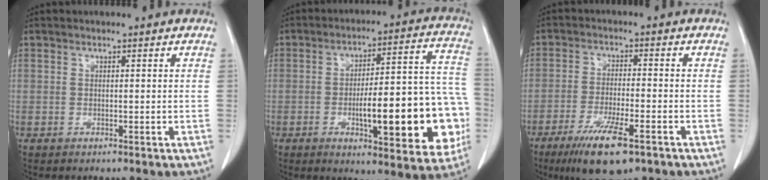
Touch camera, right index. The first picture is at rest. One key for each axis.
{"total": 20.8, "fx": -5.0, "fy": 4.8, "fz": 19.6, "tx": -0.198, "ty": 0.033, "tz": -0.054}
{"total": 10.0, "fx": -6.1, "fy": 1.8, "fz": 7.7, "tx": -0.140, "ty": -0.022, "tz": -0.099}